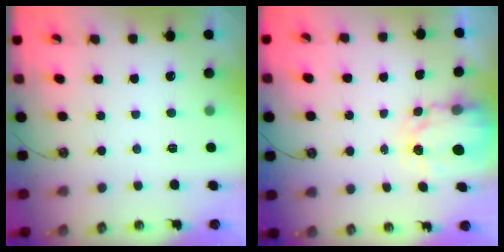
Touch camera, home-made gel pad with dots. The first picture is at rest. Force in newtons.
{"total": 3.9, "press": 3.9, "slide": 0.1}